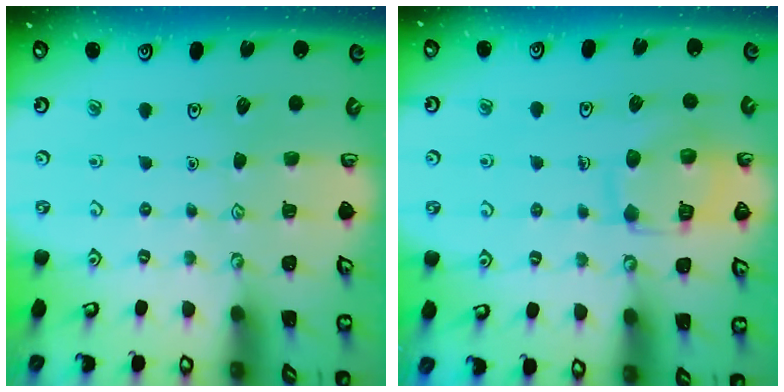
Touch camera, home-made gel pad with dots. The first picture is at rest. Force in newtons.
{"total": 12.8, "press": 12.8, "slide": 1.2}